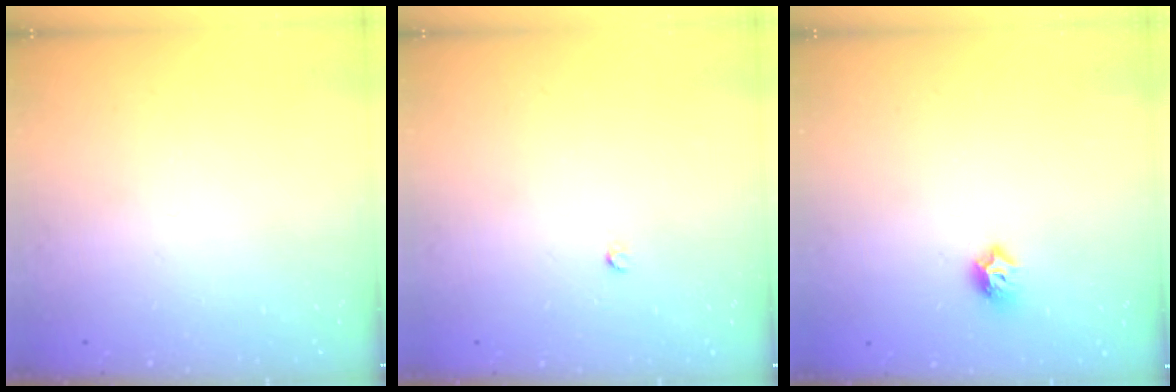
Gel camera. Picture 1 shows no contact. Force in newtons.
{"total": 2.2, "press": 2.2, "slide": 0.3}
{"total": 6.7, "press": 6.6, "slide": 1.1}